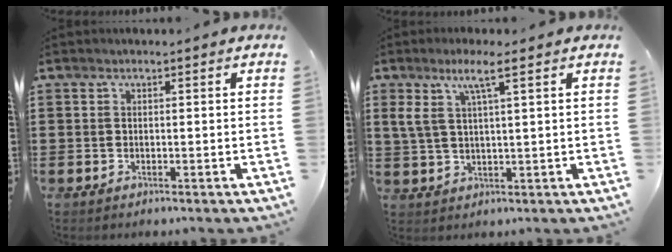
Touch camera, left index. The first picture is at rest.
{"total": 5.5, "force": [2.4, 0.8, 4.8], "torque": [-0.102, 0.002, 0.039]}